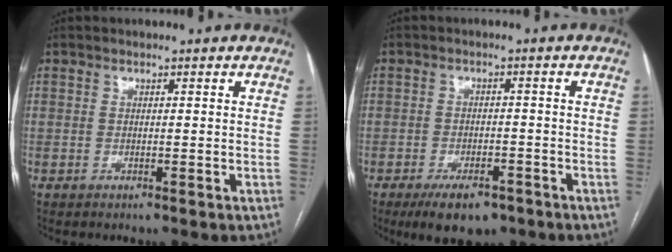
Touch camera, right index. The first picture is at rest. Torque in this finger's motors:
{"motor_torque": [0.09, -0.08, -0.10, -0.03]}